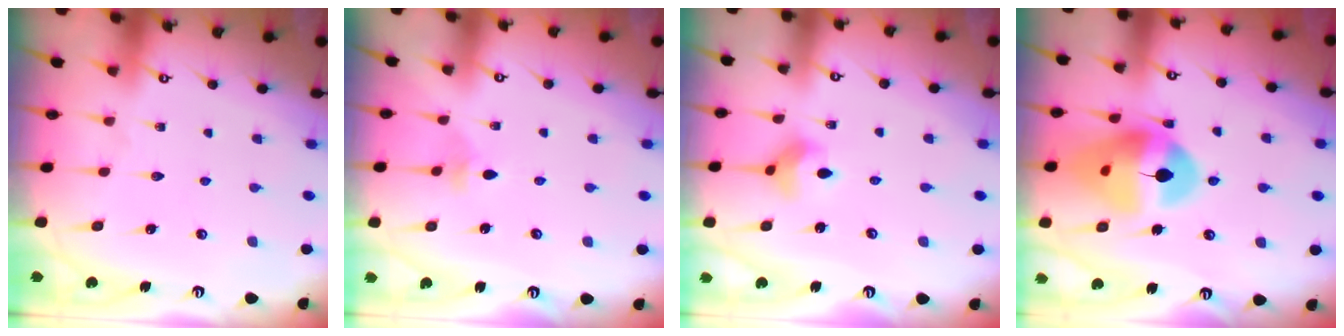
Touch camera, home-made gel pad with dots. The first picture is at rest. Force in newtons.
{"total": 2.3, "press": 2.3, "slide": 0.4}
{"total": 5.4, "press": 5.4, "slide": 0.6}
{"total": 16.8, "press": 16.7, "slide": 2.1}